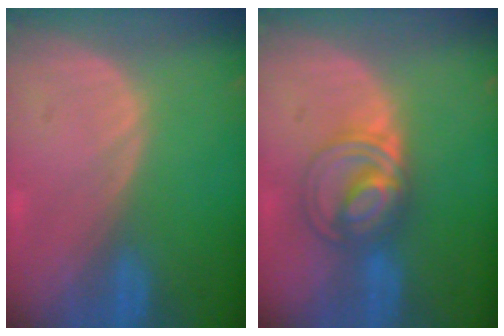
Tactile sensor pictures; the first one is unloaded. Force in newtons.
{"total": 6.2, "press": 6.2, "slide": 0.2}